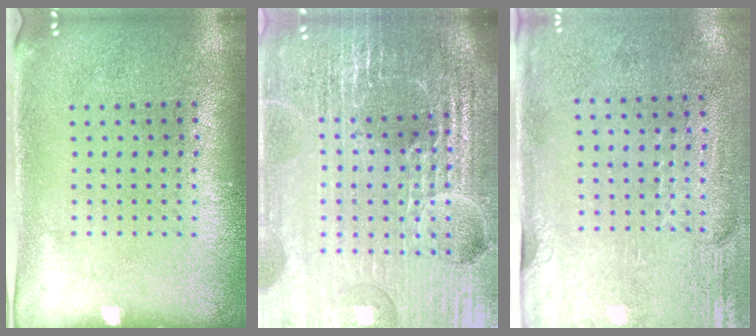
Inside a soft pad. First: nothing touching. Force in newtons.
{"total": 6.7, "press": 5.8, "slide": 3.2}
{"total": 2.9, "press": 2.5, "slide": 1.5}